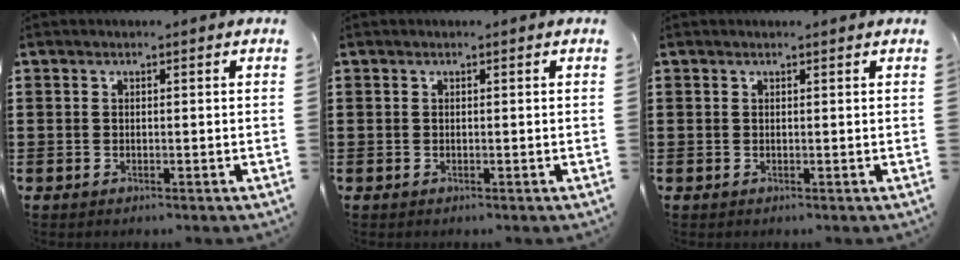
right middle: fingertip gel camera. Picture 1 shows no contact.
{"total": 0.0}
{"total": 0.0}